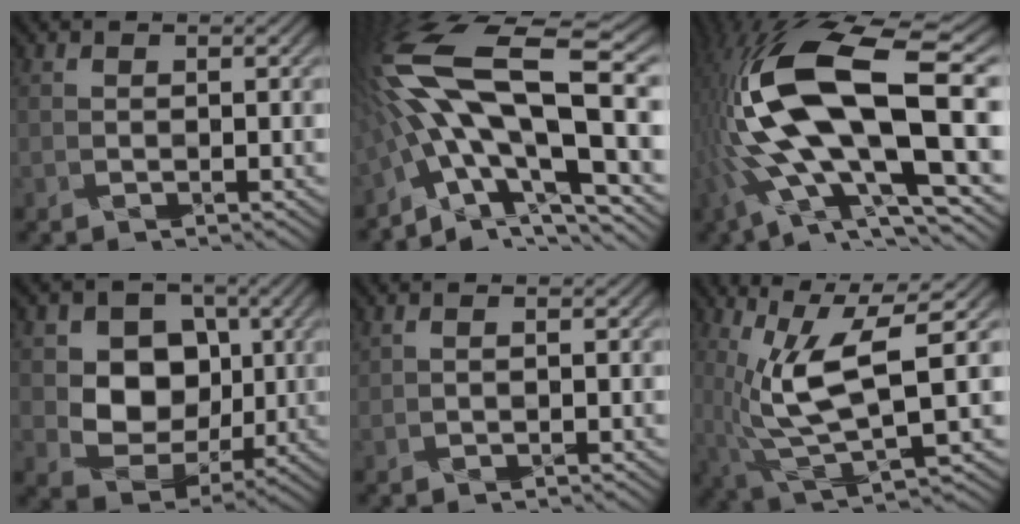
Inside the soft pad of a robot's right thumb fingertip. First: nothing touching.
{"total": 17.9, "force": [-3.0, 5.9, 16.7], "torque": [-0.309, 0.021, -0.067]}
{"total": 19.8, "force": [-2.4, 8.0, 17.9], "torque": [-0.354, -0.002, -0.047]}
{"total": 8.1, "force": [0.5, 6.8, 4.3], "torque": [-0.090, -0.011, 0.002]}
{"total": 0.6, "force": [-0.1, 0.1, 0.6], "torque": [-0.010, -0.001, 0.000]}
{"total": 11.4, "force": [1.3, 3.8, 10.6], "torque": [-0.220, -0.003, 0.036]}